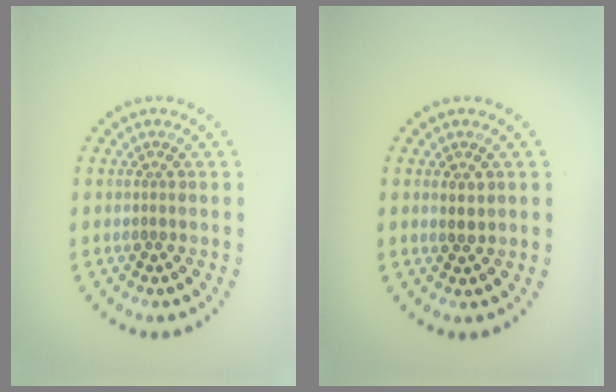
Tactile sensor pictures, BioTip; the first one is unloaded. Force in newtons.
{"total": 1.1, "press": 1.0, "slide": 0.5}